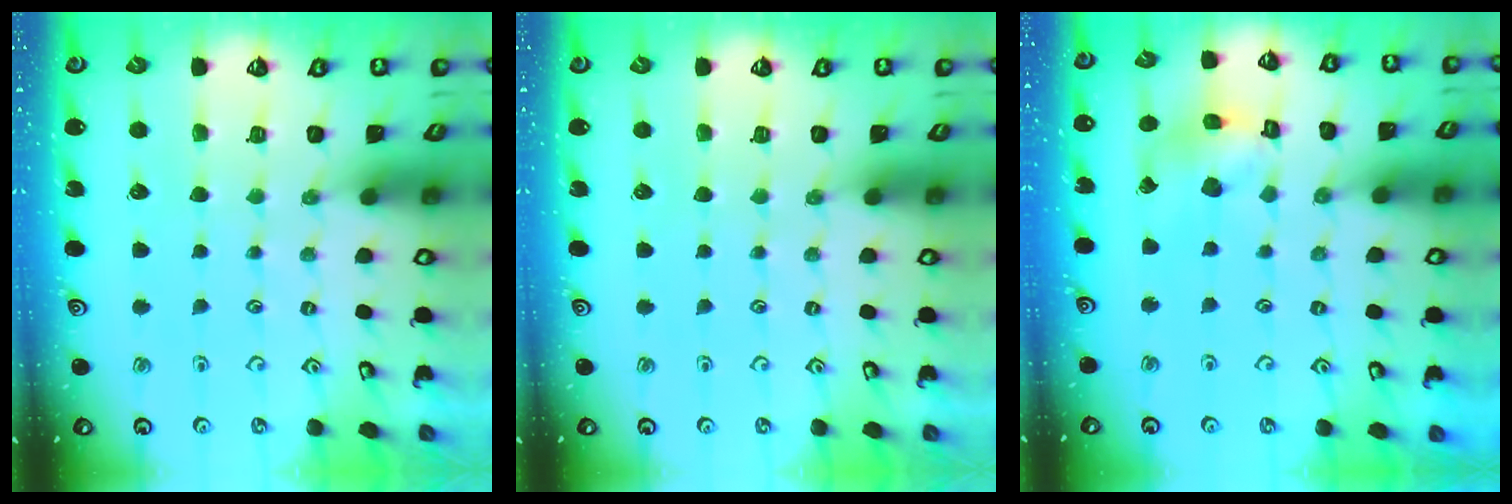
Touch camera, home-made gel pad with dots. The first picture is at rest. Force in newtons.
{"total": 0.0}
{"total": 9.2, "press": 9.1, "slide": 1.1}